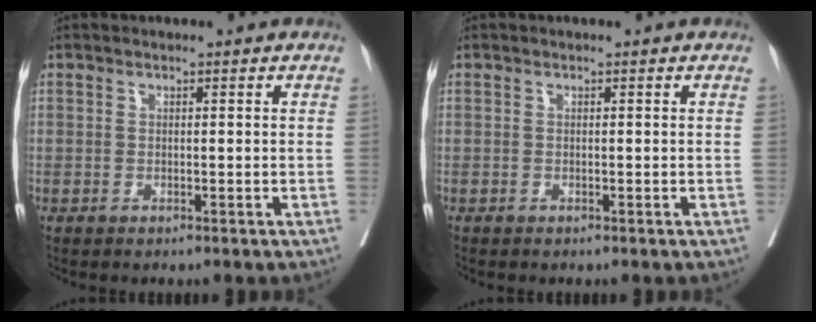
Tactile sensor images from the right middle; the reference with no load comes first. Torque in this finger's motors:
{"motor_torque": [0.40, -0.52, 0.00, 0.01]}